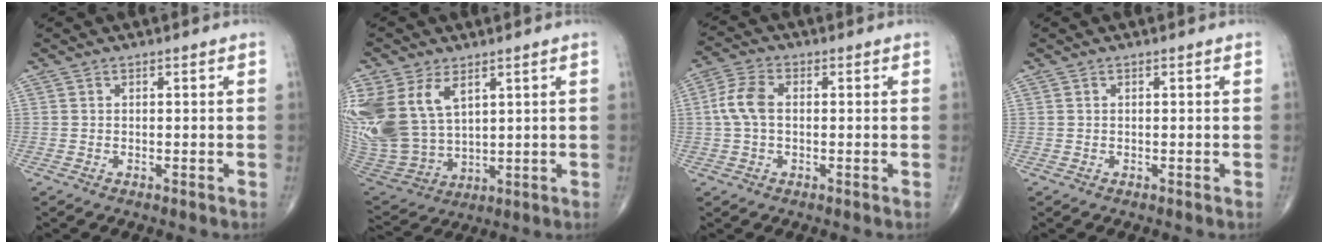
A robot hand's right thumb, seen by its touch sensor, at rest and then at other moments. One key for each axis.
{"total": 18.6, "fx": 6.6, "fy": 12.2, "fz": 12.4, "tx": -0.283, "ty": -0.015, "tz": 0.148}
{"total": 6.2, "fx": 0.2, "fy": 3.8, "fz": 4.8, "tx": -0.110, "ty": 0.017, "tz": -0.002}
{"total": 0.0}